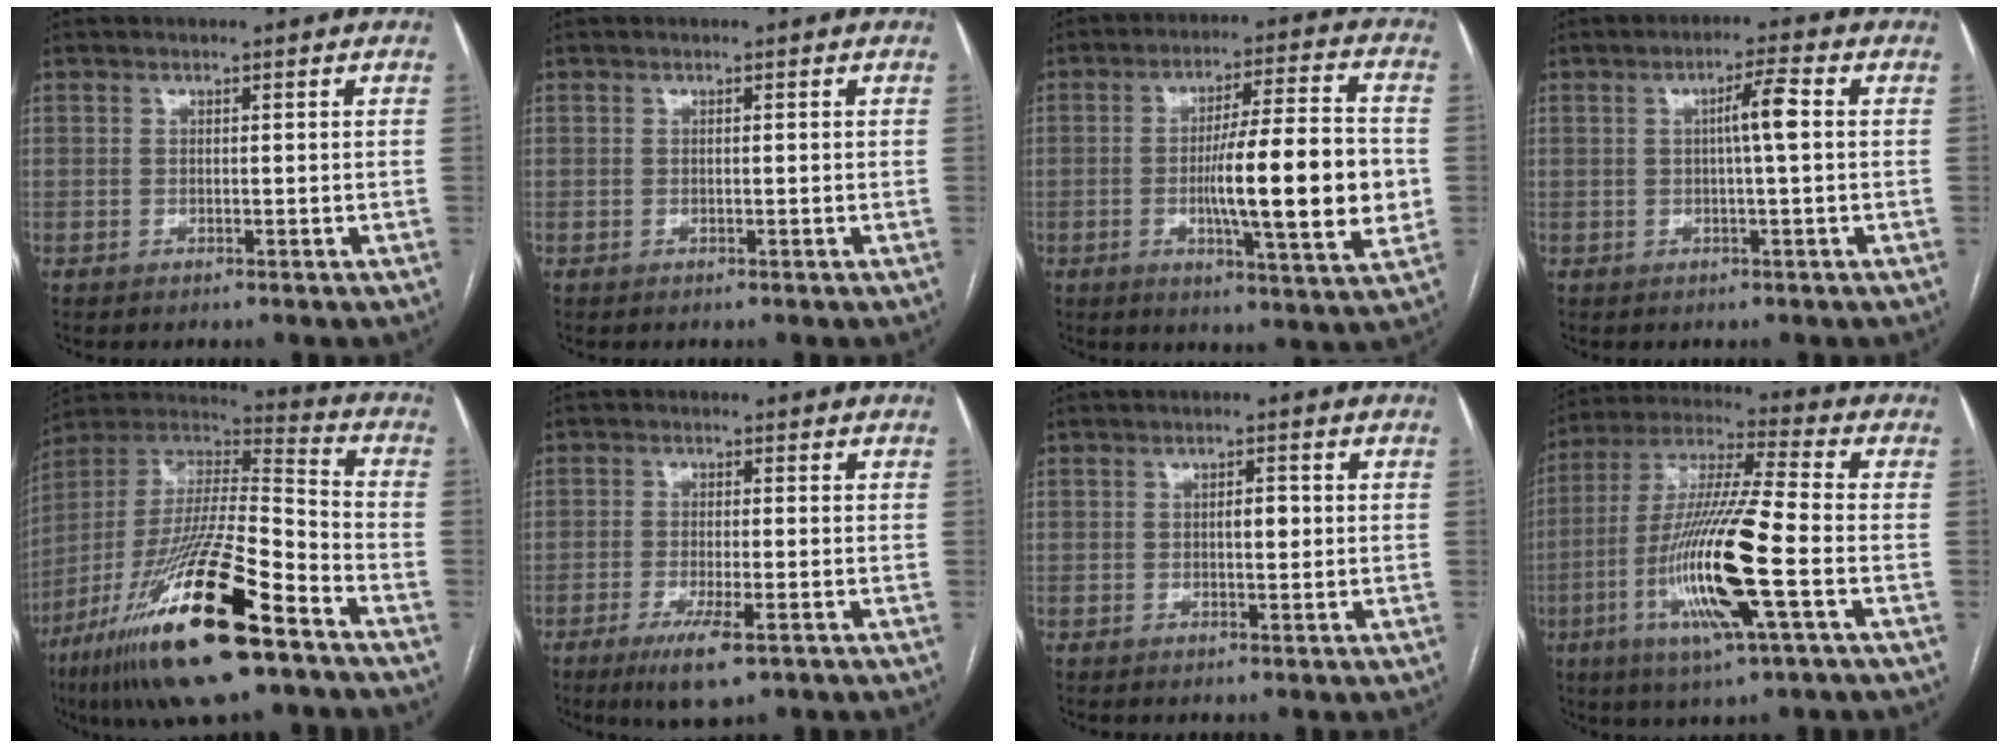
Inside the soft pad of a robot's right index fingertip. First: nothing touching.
{"total": 0.0}
{"total": 16.5, "force": [-1.7, 1.4, 16.4], "torque": [-0.252, -0.001, -0.029]}
{"total": 4.2, "force": [0.5, -0.2, 4.1], "torque": [-0.069, 0.006, 0.008]}
{"total": 26.3, "force": [-15.1, 4.1, 21.2], "torque": [-0.409, -0.044, -0.272]}
{"total": 6.2, "force": [-3.5, 0.8, 5.1], "torque": [-0.095, -0.016, -0.055]}
{"total": 2.0, "force": [0.1, 0.8, 1.8], "torque": [-0.029, 0.003, 0.001]}
{"total": 17.2, "force": [-4.9, 0.7, 16.5], "torque": [-0.336, -0.014, -0.095]}